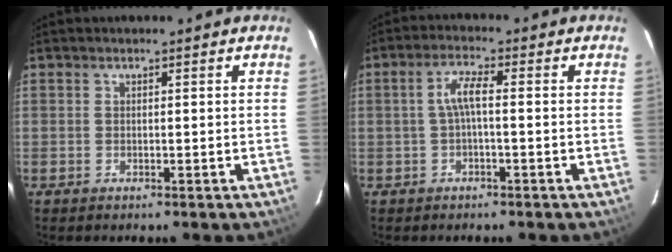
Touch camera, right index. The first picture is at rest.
{"total": 3.6, "force": [-0.4, 0.6, 3.5], "torque": [-0.072, 0.008, -0.006]}